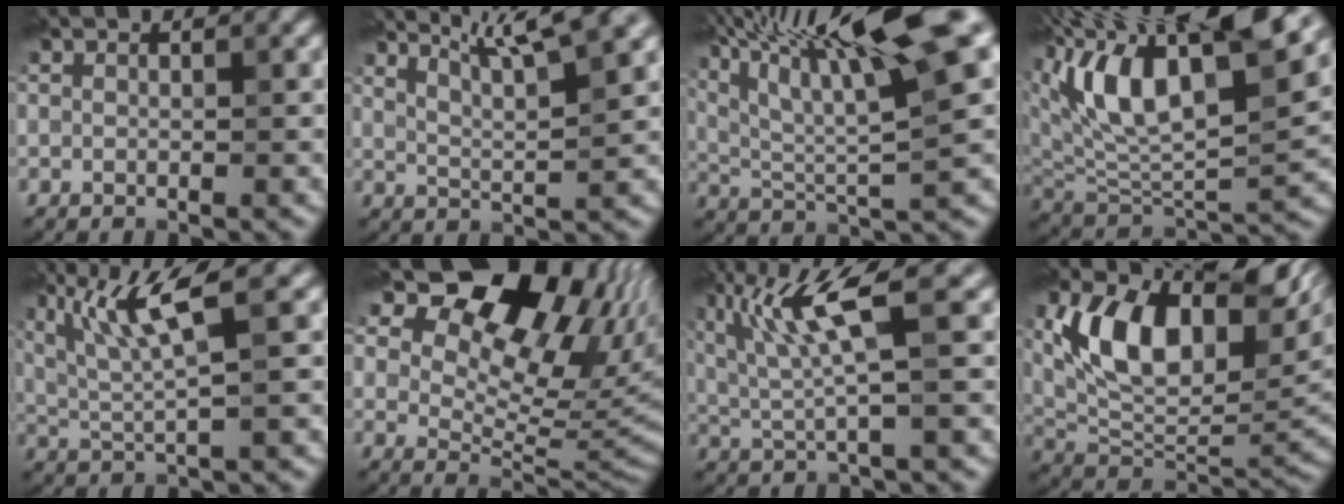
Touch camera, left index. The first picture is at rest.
{"total": 6.7, "force": [4.9, 1.1, 4.5], "torque": [-0.072, 0.029, 0.062]}
{"total": 15.3, "force": [7.7, 3.1, 12.8], "torque": [-0.234, 0.040, 0.139]}
{"total": 14.4, "force": [6.7, 6.0, 11.2], "torque": [-0.207, 0.024, 0.125]}
{"total": 5.9, "force": [2.3, 0.8, 5.4], "torque": [-0.112, 0.012, 0.060]}
{"total": 14.9, "force": [8.4, 8.1, 9.3], "torque": [-0.134, 0.026, 0.145]}
{"total": 6.1, "force": [1.8, 0.7, 5.8], "torque": [-0.125, 0.009, 0.046]}
{"total": 12.5, "force": [3.7, 6.9, 9.8], "torque": [-0.174, 0.007, 0.074]}